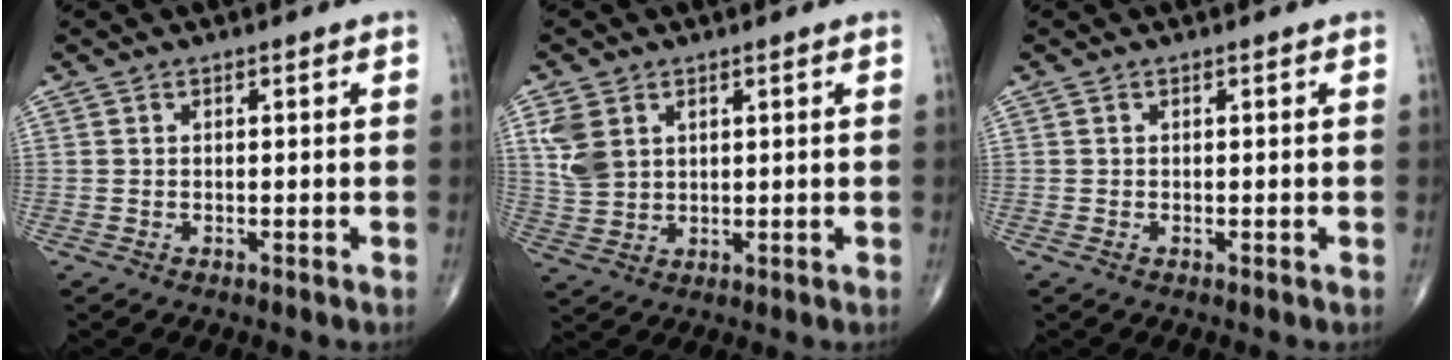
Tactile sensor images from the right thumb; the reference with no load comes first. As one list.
[{"total": 6.3, "force": [2.3, 4.5, 3.8], "torque": [-0.071, -0.005, 0.056]}, {"total": 0.0}]